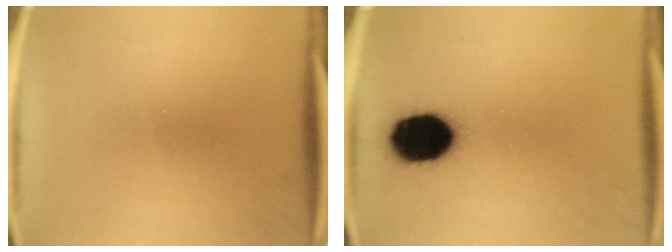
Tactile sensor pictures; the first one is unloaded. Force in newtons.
{"total": 14.7}